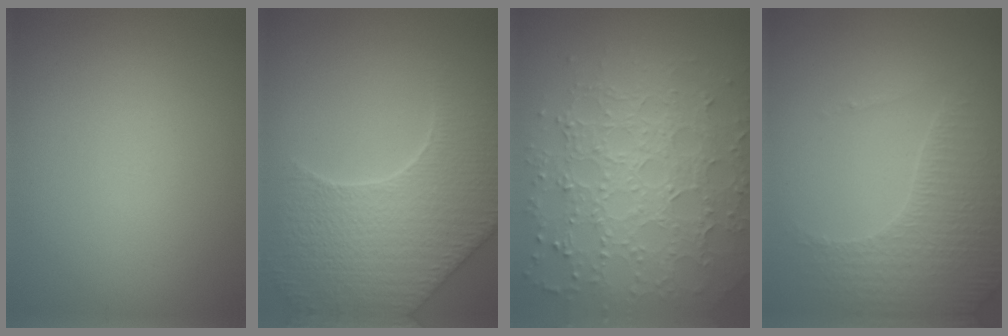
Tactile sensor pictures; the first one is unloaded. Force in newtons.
{"total": 7.5, "press": 6.2, "slide": 4.2}
{"total": 7.7, "press": 5.7, "slide": 5.1}
{"total": 4.4, "press": 3.3, "slide": 2.9}